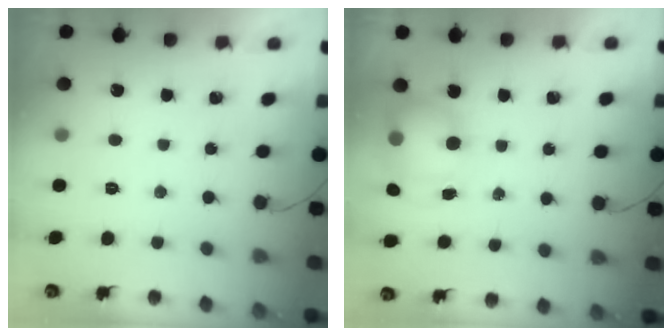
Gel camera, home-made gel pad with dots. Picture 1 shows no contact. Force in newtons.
{"total": 7.2, "press": 7.1, "slide": 1.1}